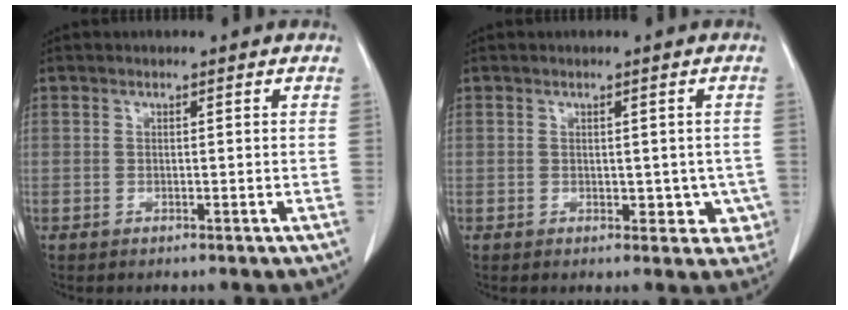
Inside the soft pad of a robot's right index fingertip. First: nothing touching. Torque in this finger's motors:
{"motor_torque": [0.06, 0.21, 0.07, 0.03]}